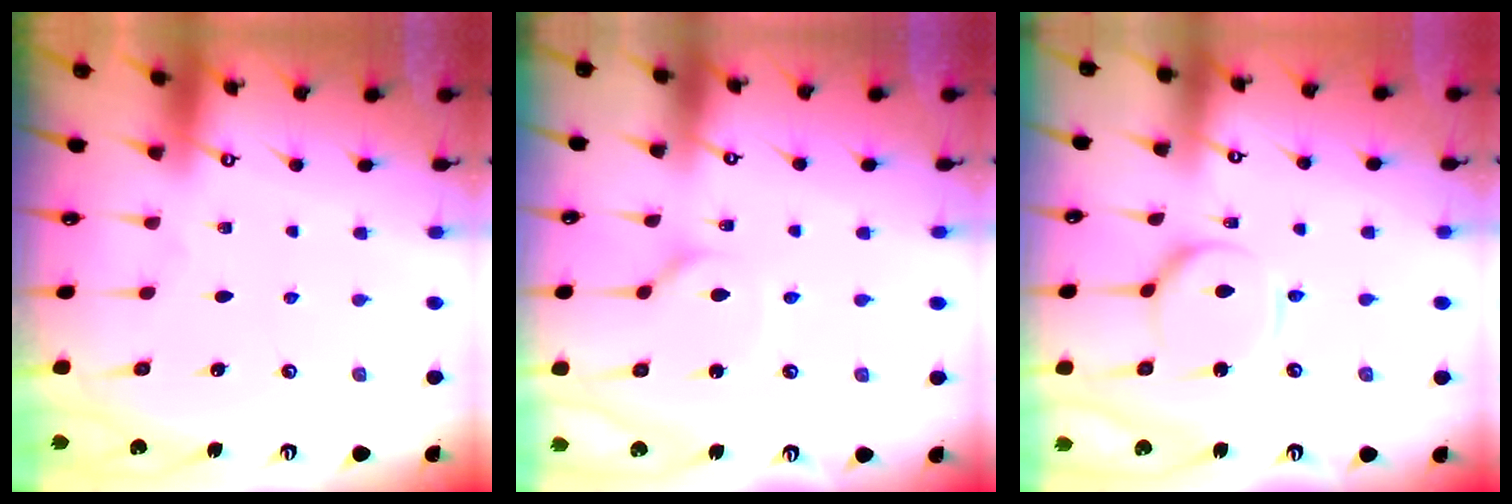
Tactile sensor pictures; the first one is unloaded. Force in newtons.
{"total": 3.2, "press": 3.2, "slide": 0.1}
{"total": 9.5, "press": 9.5, "slide": 0.9}